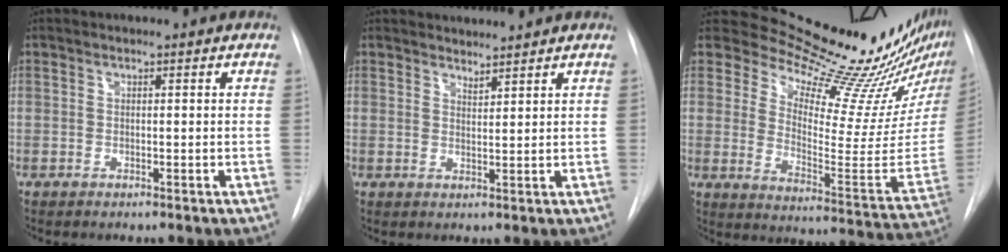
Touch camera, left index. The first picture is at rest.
{"total": 3.5, "force": [3.5, 0.3, 0.4], "torque": [-0.003, 0.003, 0.054]}
{"total": 22.4, "force": [20.5, 2.8, 8.5], "torque": [-0.124, -0.112, 0.268]}